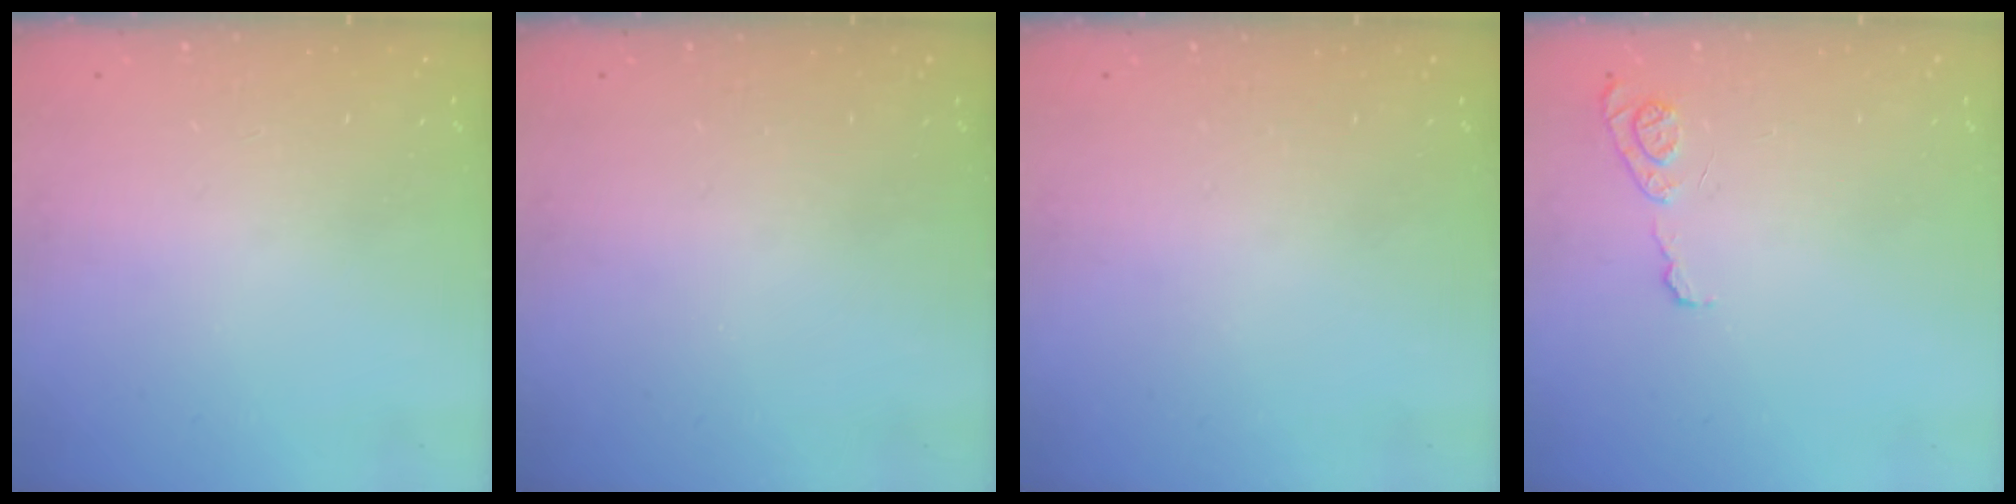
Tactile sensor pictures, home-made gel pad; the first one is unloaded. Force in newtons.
{"total": 0.0}
{"total": 0.0}
{"total": 7.6, "press": 7.5, "slide": 0.8}